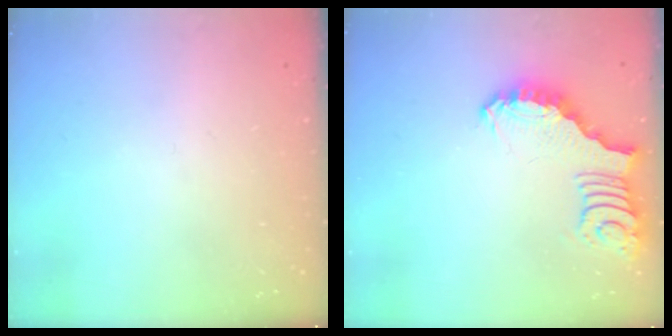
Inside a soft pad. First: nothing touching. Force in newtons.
{"total": 3.3, "press": 3.2, "slide": 0.8}